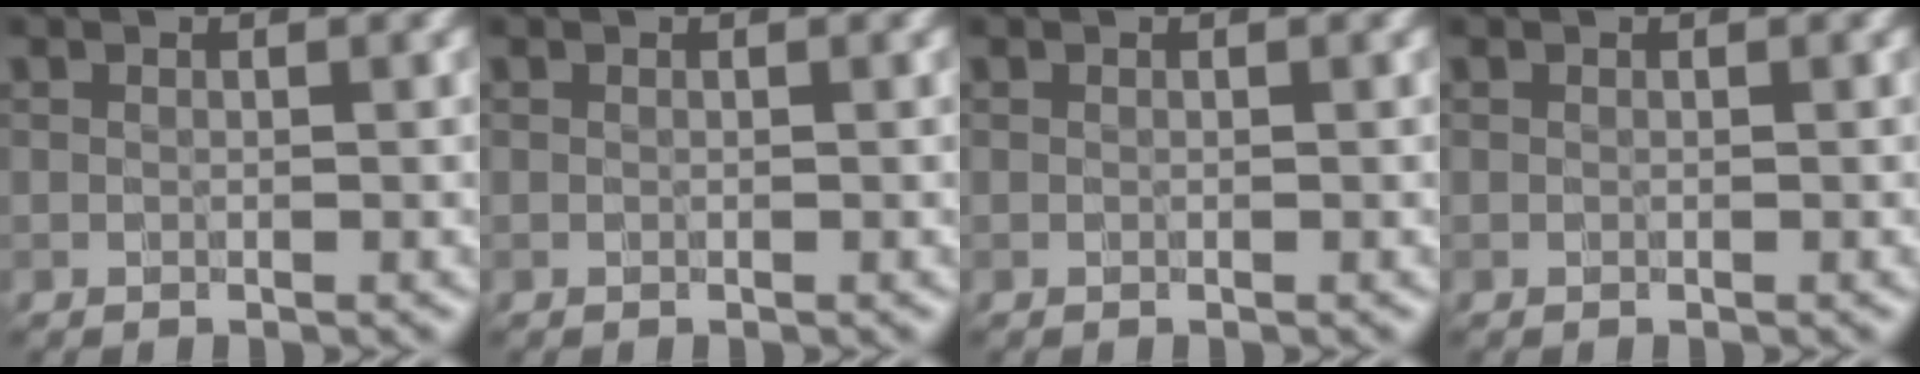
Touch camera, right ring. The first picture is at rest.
{"total": 0.0}
{"total": 0.0}
{"total": 0.0}